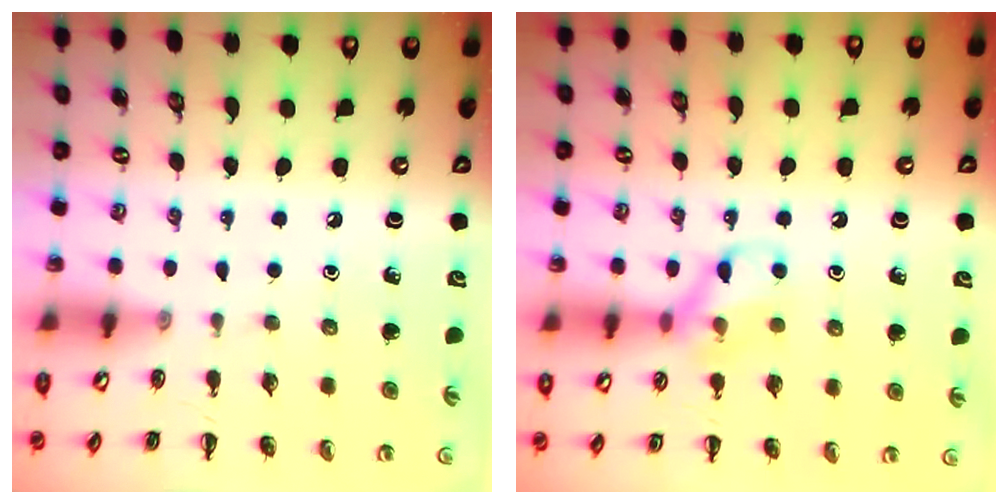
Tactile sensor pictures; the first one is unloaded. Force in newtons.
{"total": 10.5, "press": 10.4, "slide": 1.5}